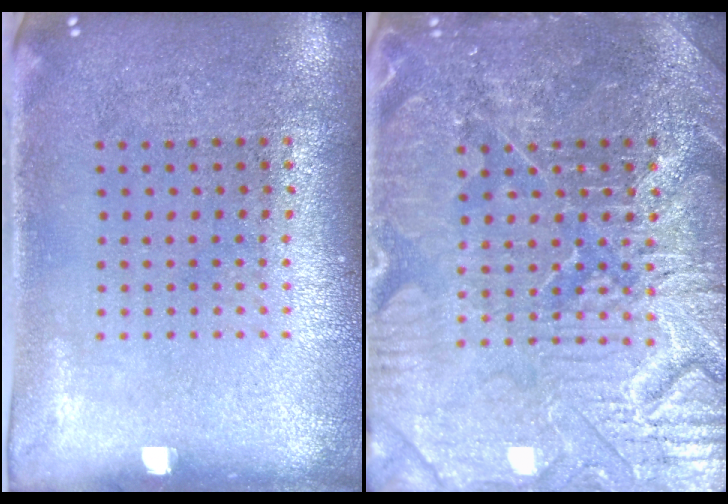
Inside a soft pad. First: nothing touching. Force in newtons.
{"total": 4.8, "press": 4.8, "slide": 0.6}